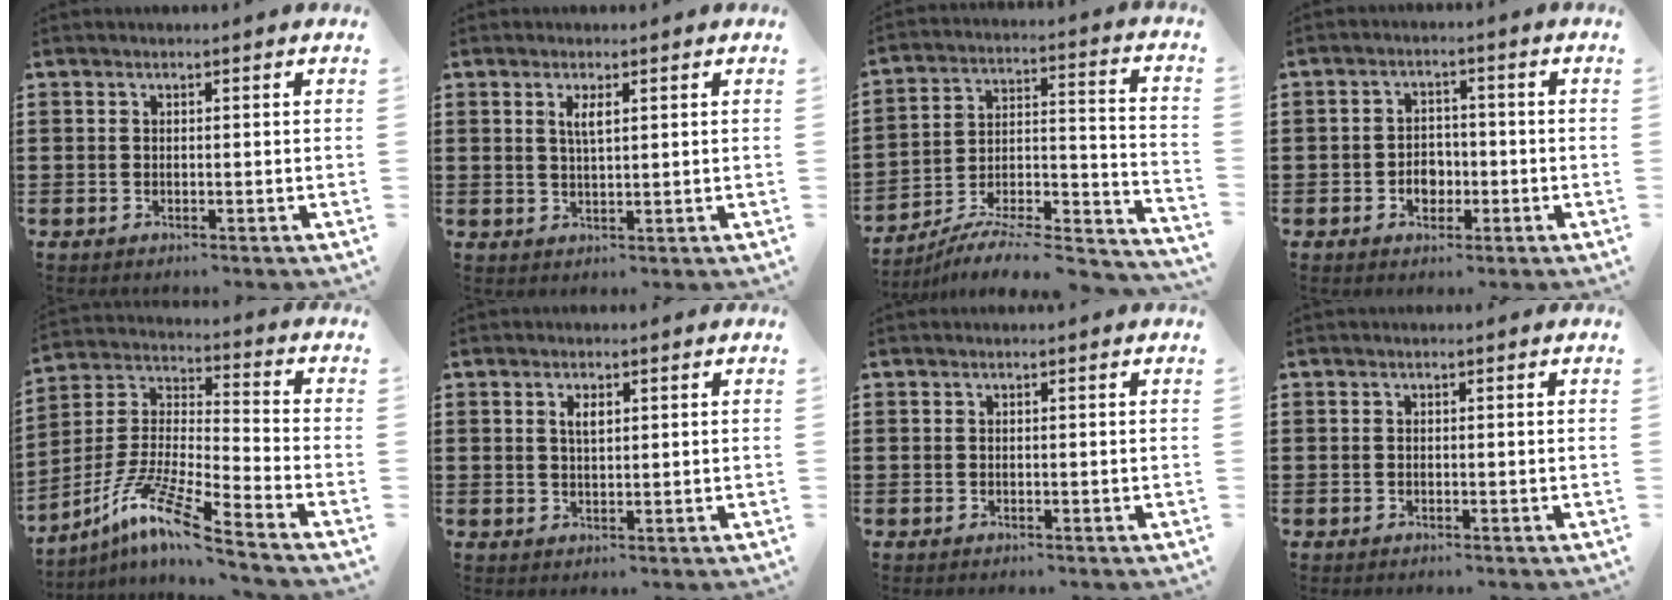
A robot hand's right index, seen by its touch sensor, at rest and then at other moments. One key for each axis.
{"total": 2.4, "fx": 0.8, "fy": 0.5, "fz": 2.2, "tx": -0.045, "ty": 0.001, "tz": 0.012}
{"total": 7.2, "fx": -6.4, "fy": 1.1, "fz": 3.0, "tx": -0.037, "ty": 0.000, "tz": -0.125}
{"total": 3.4, "fx": -1.1, "fy": 2.6, "fz": 1.9, "tx": -0.034, "ty": -0.002, "tz": -0.023}
{"total": 11.1, "fx": -8.6, "fy": 0.0, "fz": 7.0, "tx": -0.162, "ty": -0.014, "tz": -0.179}
{"total": 2.0, "fx": 0.7, "fy": 0.7, "fz": 1.7, "tx": -0.037, "ty": 0.002, "tz": 0.011}
{"total": 0.0}
{"total": 0.0}